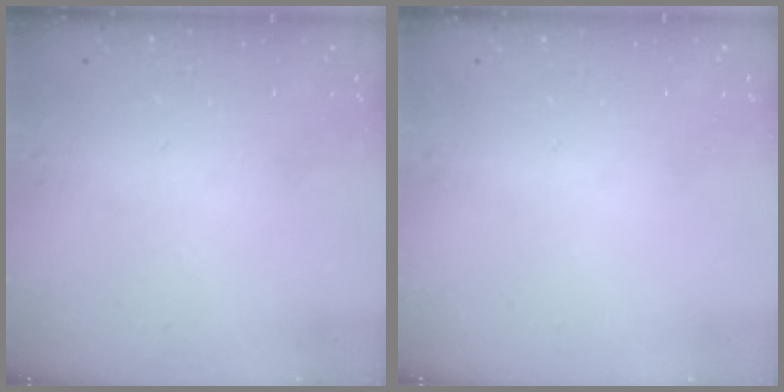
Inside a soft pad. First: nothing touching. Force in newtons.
{"total": 0.0}